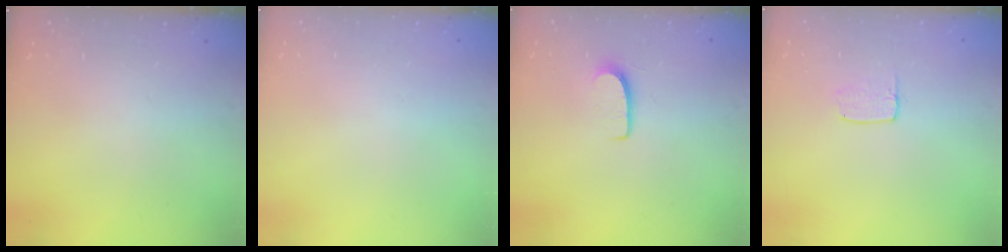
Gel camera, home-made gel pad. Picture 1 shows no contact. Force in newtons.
{"total": 0.0}
{"total": 5.9, "press": 5.9, "slide": 0.4}
{"total": 3.4, "press": 3.3, "slide": 0.3}